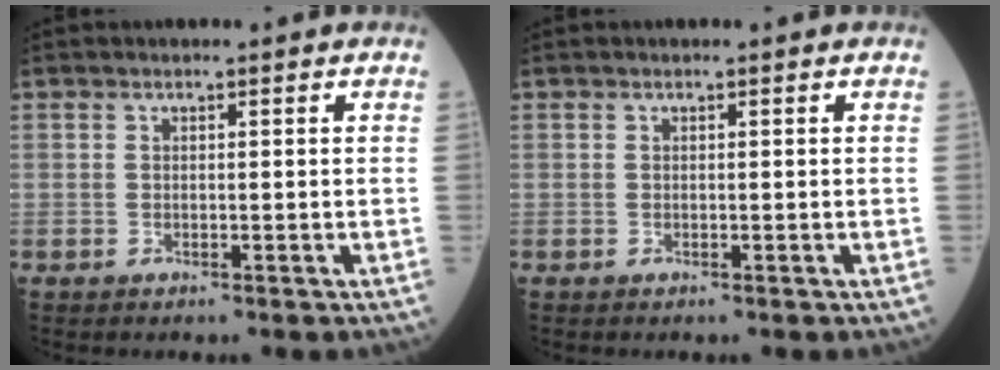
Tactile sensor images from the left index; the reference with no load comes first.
{"total": 0.0}